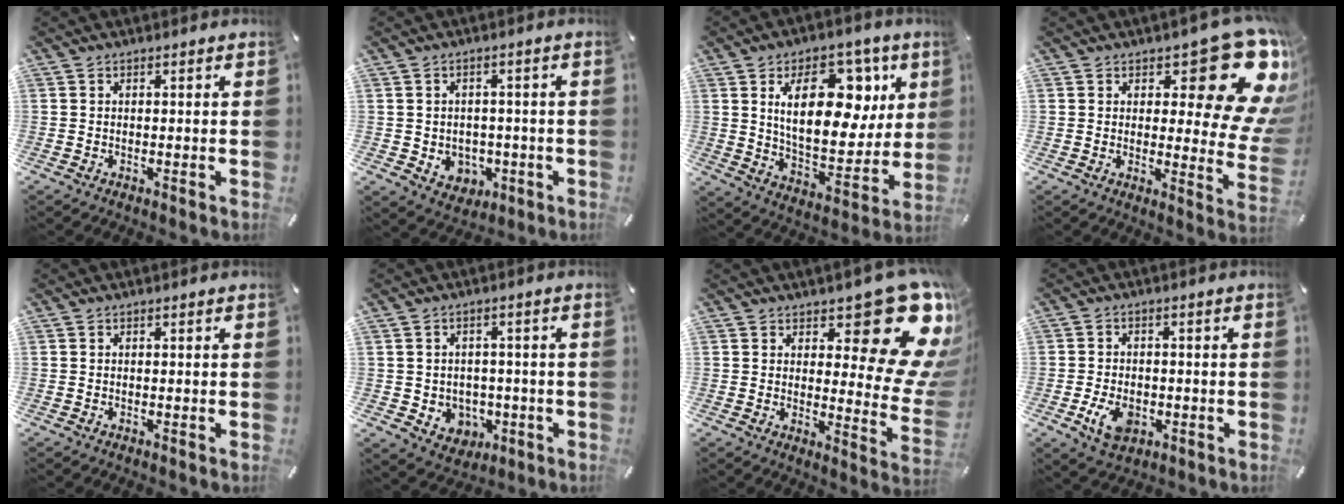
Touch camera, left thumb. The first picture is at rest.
{"total": 5.0, "force": [-0.3, 4.8, 1.4], "torque": [-0.016, 0.004, -0.004]}
{"total": 20.3, "force": [8.0, 11.9, 14.5], "torque": [-0.213, -0.028, 0.132]}
{"total": 19.1, "force": [10.0, 7.7, 14.3], "torque": [-0.160, -0.085, 0.160]}
{"total": 0.0}
{"total": 5.6, "force": [0.1, 5.4, 1.1], "torque": [-0.008, -0.004, 0.005]}
{"total": 21.1, "force": [10.6, 9.2, 15.7], "torque": [-0.173, -0.092, 0.176]}
{"total": 6.6, "force": [-2.1, 4.7, 4.1], "torque": [-0.084, 0.004, -0.039]}